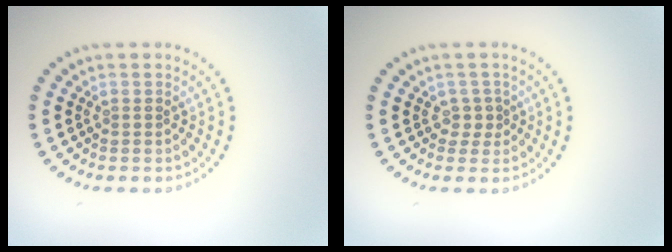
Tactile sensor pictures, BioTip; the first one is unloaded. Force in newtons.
{"total": 1.4, "press": 1.1, "slide": 0.8}